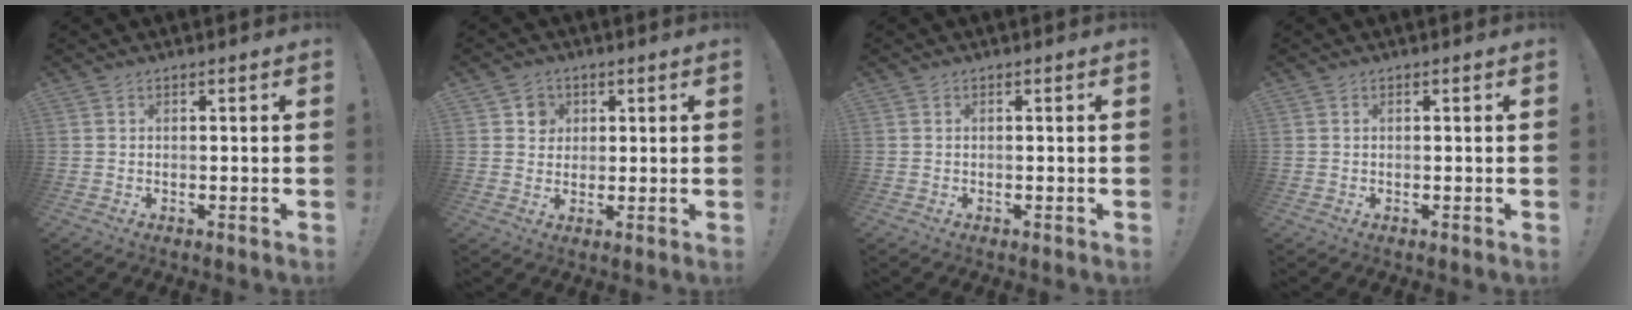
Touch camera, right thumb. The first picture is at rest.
{"total": 4.8, "force": [1.5, 4.4, 1.0], "torque": [-0.001, -0.006, 0.025]}
{"total": 0.5, "force": [-0.1, 0.4, -0.3], "torque": [0.006, 0.001, -0.002]}
{"total": 0.0}